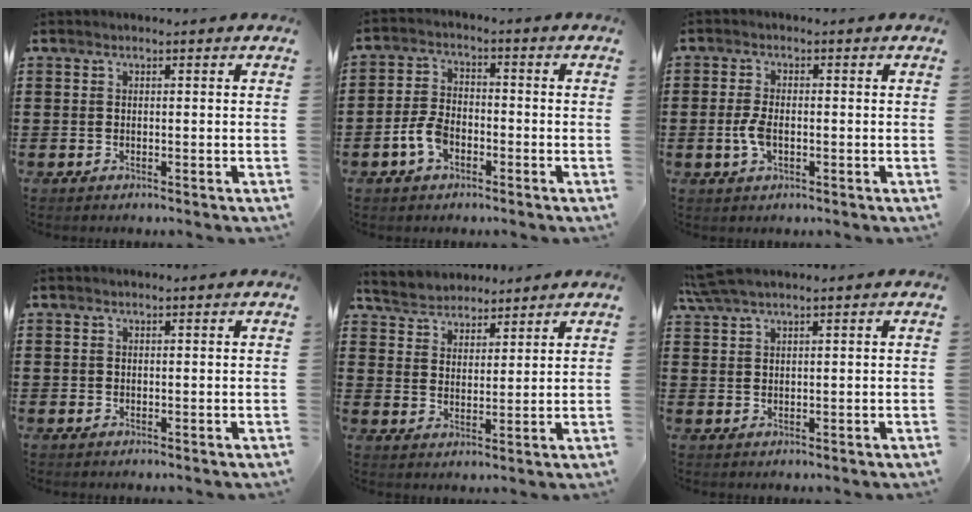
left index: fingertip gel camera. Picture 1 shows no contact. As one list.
[{"total": 5.0, "force": [-2.3, 2.8, 3.4], "torque": [-0.086, 0.000, -0.050]}, {"total": 3.7, "force": [-0.7, 1.8, 3.2], "torque": [-0.087, -0.008, -0.021]}, {"total": 0.0}, {"total": 4.3, "force": [4.1, 1.4, -0.1], "torque": [-0.020, -0.010, 0.075]}, {"total": 3.1, "force": [2.4, 0.2, 2.0], "torque": [-0.047, 0.002, 0.045]}]